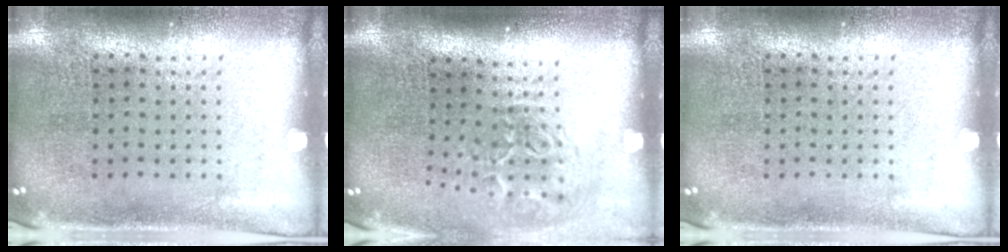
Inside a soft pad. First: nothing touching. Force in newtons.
{"total": 2.0, "press": 1.3, "slide": 1.5}
{"total": 0.0}